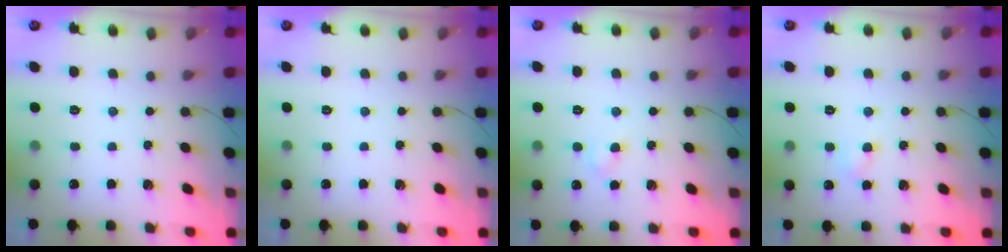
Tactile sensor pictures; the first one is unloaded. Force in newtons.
{"total": 0.0}
{"total": 2.2, "press": 2.0, "slide": 0.8}
{"total": 3.5, "press": 3.4, "slide": 1.1}